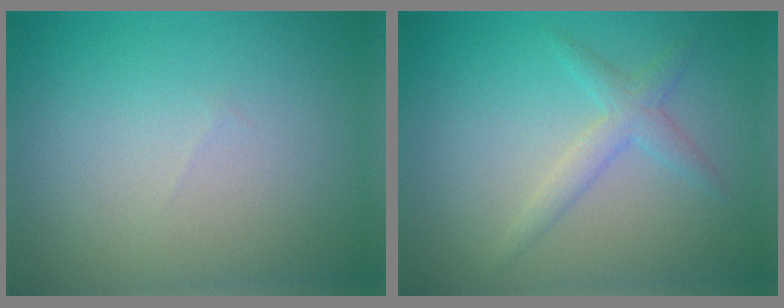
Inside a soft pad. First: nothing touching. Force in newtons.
{"total": 1.3, "press": 1.3, "slide": 0.1}